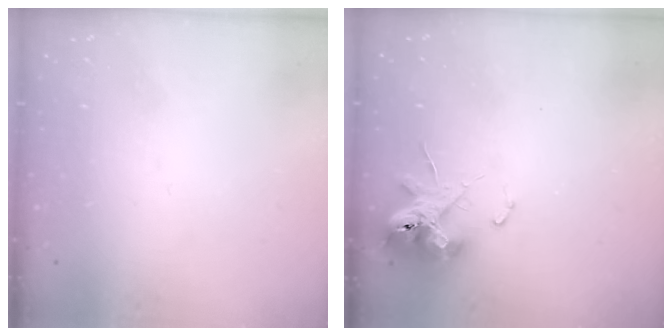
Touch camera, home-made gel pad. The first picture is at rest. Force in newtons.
{"total": 11.4, "press": 11.4, "slide": 1.1}